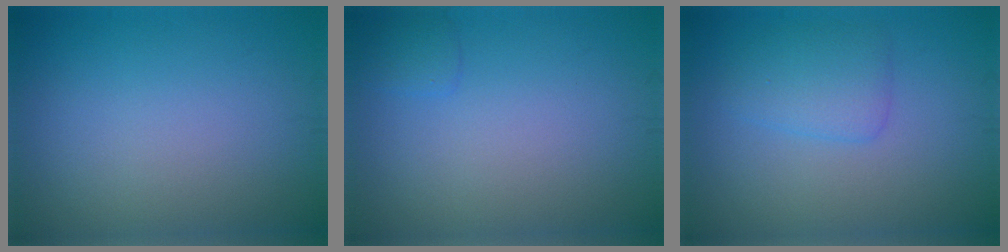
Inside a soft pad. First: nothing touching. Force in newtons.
{"total": 0.9, "press": 0.9, "slide": 0.1}
{"total": 2.5, "press": 2.5, "slide": 0.2}